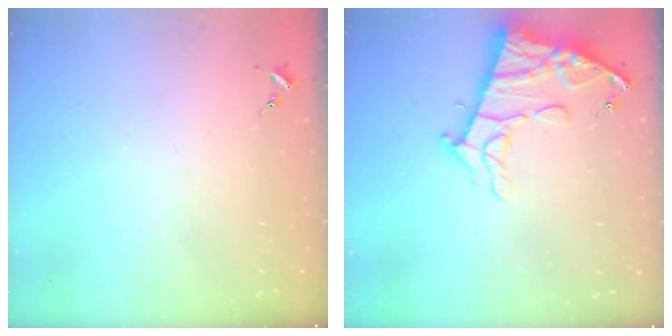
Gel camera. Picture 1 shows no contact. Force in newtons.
{"total": 14.0, "press": 13.9, "slide": 1.1}